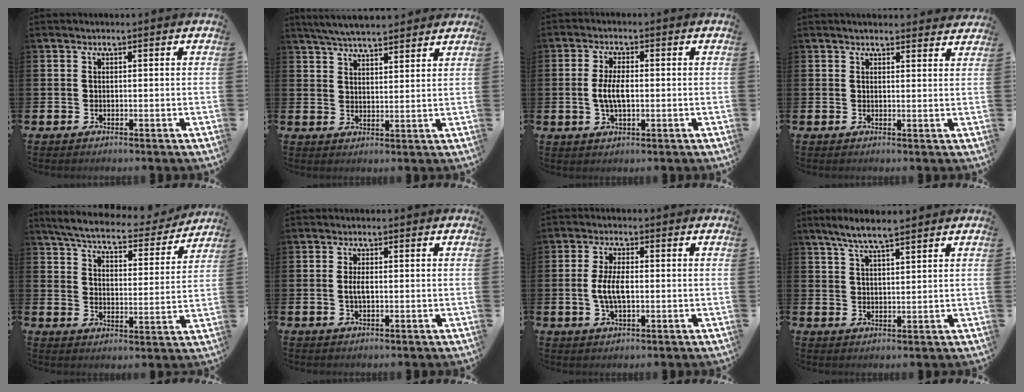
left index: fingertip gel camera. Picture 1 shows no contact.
{"total": 5.6, "force": [5.4, 0.7, 1.2], "torque": [-0.037, -0.021, 0.099]}
{"total": 4.3, "force": [-0.1, 1.9, 3.9], "torque": [-0.075, 0.001, -0.007]}
{"total": 2.2, "force": [2.2, 0.3, 0.1], "torque": [0.004, -0.012, 0.038]}
{"total": 6.3, "force": [5.9, 1.0, 2.0], "torque": [-0.064, -0.039, 0.097]}
{"total": 2.1, "force": [-0.1, 0.8, 1.9], "torque": [-0.031, 0.000, -0.005]}
{"total": 4.7, "force": [-0.2, 2.0, 4.3], "torque": [-0.080, 0.001, -0.008]}
{"total": 5.7, "force": [4.9, 0.7, 2.8], "torque": [-0.059, -0.011, 0.084]}